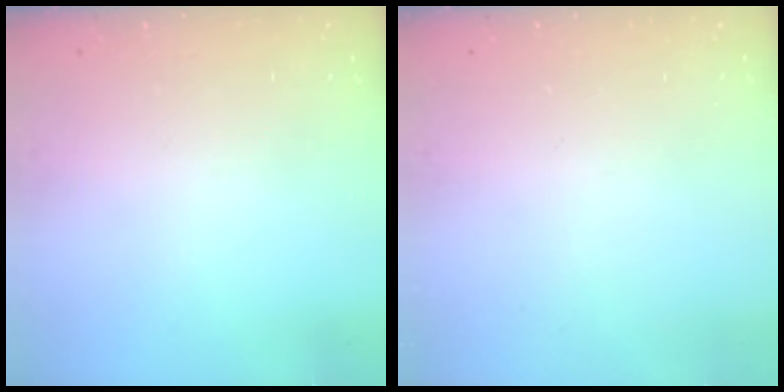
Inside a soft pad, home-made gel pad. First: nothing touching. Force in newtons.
{"total": 0.0}